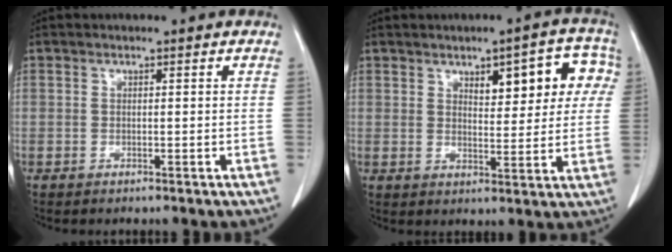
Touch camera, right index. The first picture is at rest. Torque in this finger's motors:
{"motor_torque": [0.57, 0.49, 0.19, 0.05]}